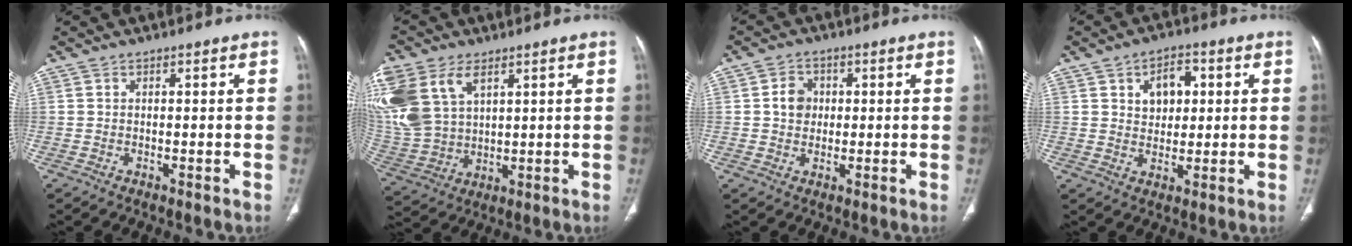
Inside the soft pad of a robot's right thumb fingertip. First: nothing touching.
{"total": 19.5, "force": [8.3, 12.6, 12.3], "torque": [-0.305, 0.003, 0.174]}
{"total": 4.4, "force": [0.5, 3.8, 2.2], "torque": [-0.021, 0.006, 0.005]}
{"total": 6.8, "force": [2.0, 4.6, 4.5], "torque": [-0.041, -0.002, 0.031]}